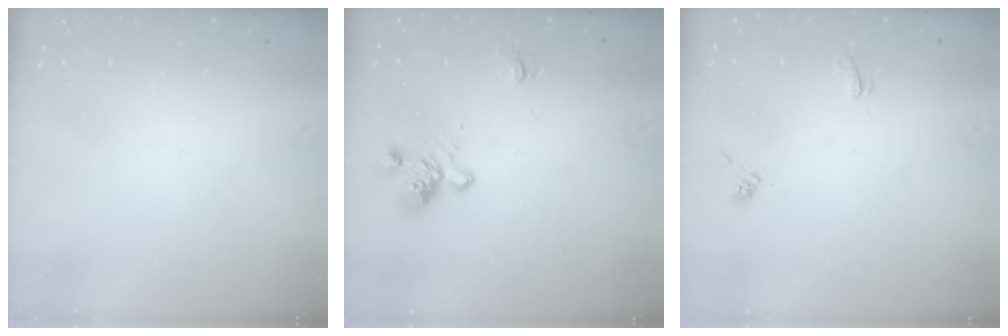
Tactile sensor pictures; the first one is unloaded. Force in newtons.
{"total": 1.2, "press": 0.4, "slide": 1.1}
{"total": 1.4, "press": 1.4, "slide": 0.4}